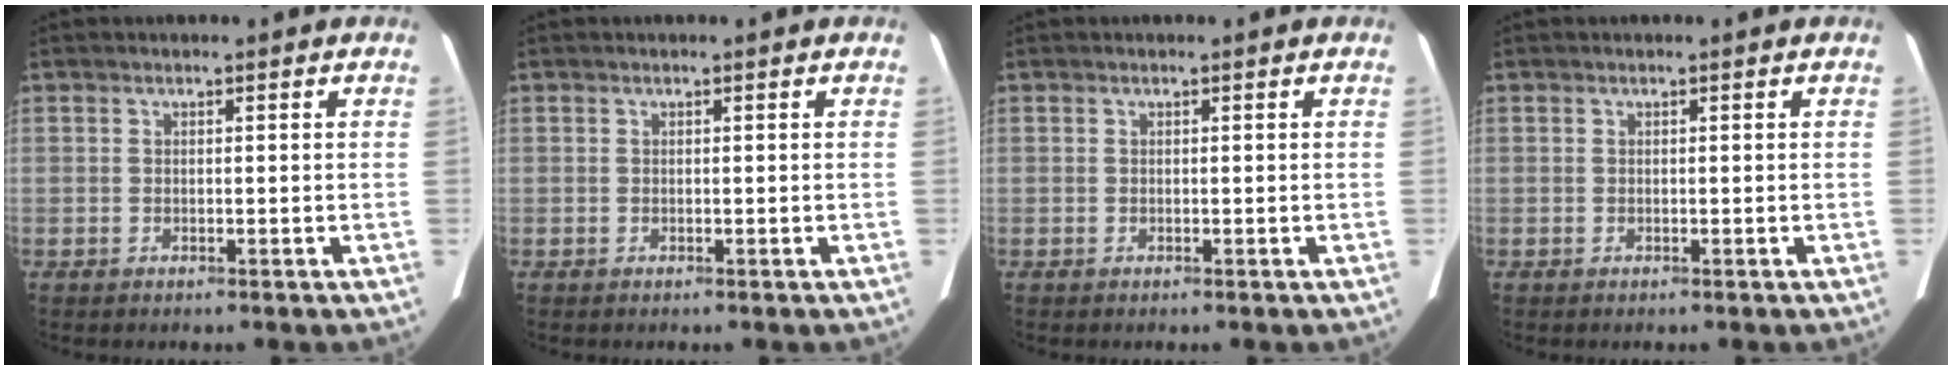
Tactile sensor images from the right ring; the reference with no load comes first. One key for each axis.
{"total": 0.0}
{"total": 0.0}
{"total": 0.0}